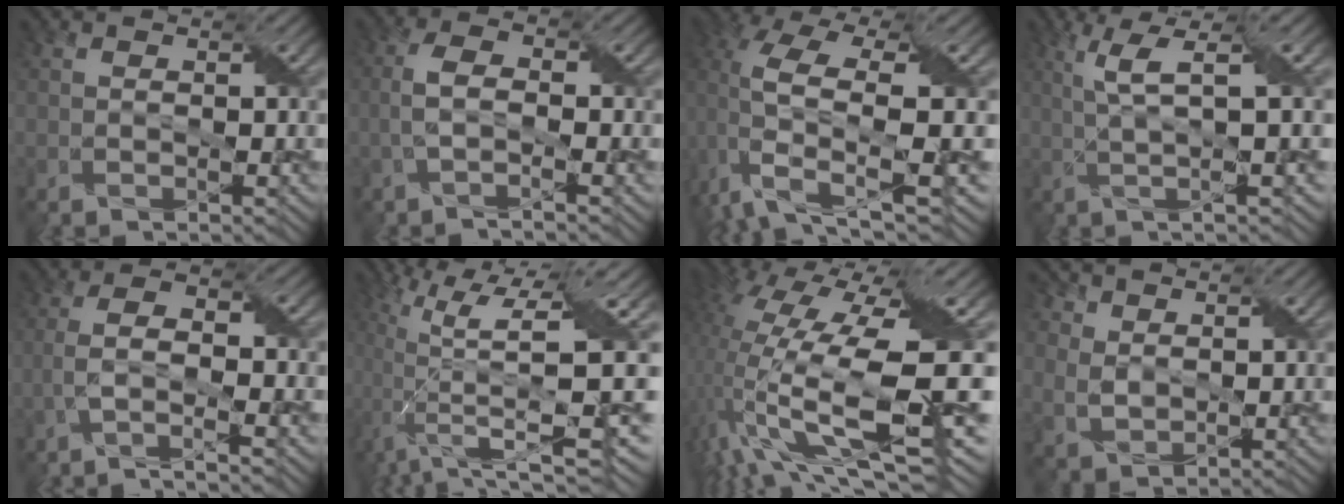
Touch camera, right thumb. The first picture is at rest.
{"total": 3.0, "force": [-1.0, 0.9, 2.7], "torque": [-0.063, 0.005, -0.026]}
{"total": 11.9, "force": [3.1, 4.3, 10.6], "torque": [-0.243, -0.004, 0.059]}
{"total": 7.0, "force": [1.5, 0.9, 6.8], "torque": [-0.127, 0.015, 0.031]}
{"total": 4.4, "force": [-2.1, 1.1, 3.8], "torque": [-0.075, 0.005, -0.051]}
{"total": 13.9, "force": [0.7, 4.7, 13.1], "torque": [-0.289, -0.008, 0.020]}
{"total": 17.2, "force": [-0.6, 7.1, 15.7], "torque": [-0.353, -0.025, 0.002]}
{"total": 3.7, "force": [2.1, 2.5, 1.6], "torque": [-0.045, -0.002, 0.044]}